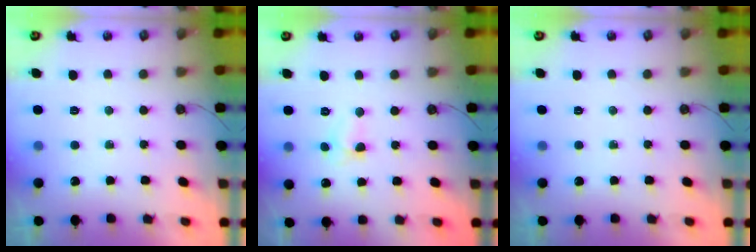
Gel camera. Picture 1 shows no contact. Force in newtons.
{"total": 3.3, "press": 3.3, "slide": 0.5}
{"total": 0.0}